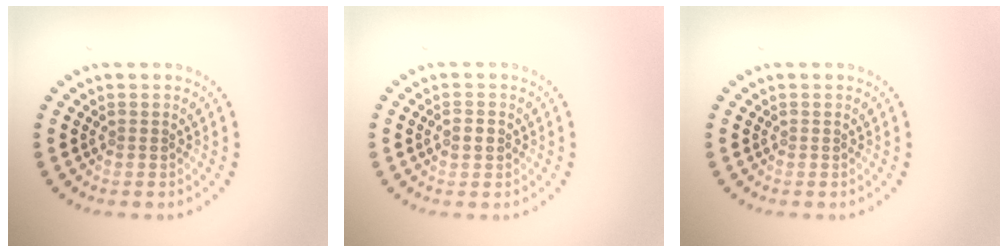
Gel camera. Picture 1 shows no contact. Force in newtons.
{"total": 1.1, "press": 1.1, "slide": 0.1}
{"total": 0.0}